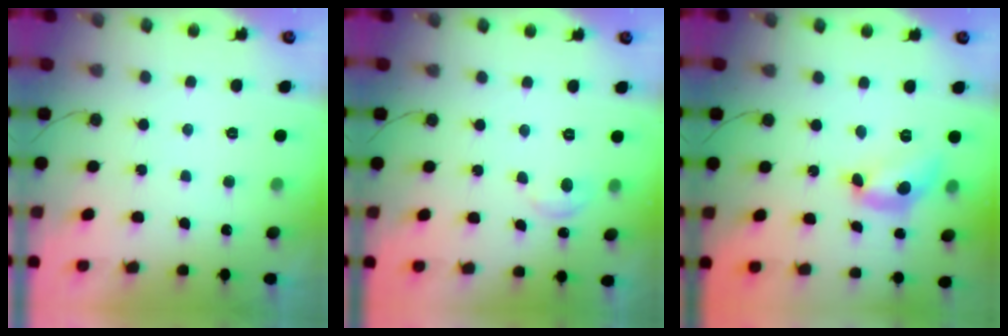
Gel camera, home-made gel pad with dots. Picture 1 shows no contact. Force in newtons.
{"total": 4.0, "press": 4.0, "slide": 0.5}
{"total": 13.3, "press": 13.2, "slide": 0.9}